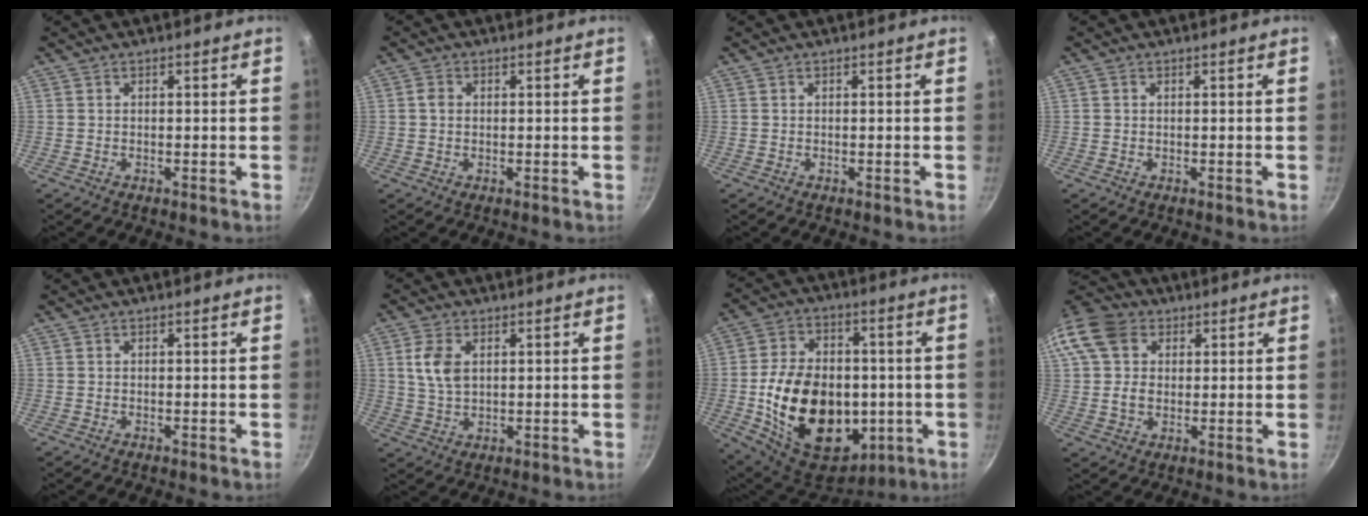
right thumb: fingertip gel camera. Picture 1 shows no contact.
{"total": 1.8, "force": [0.2, 1.5, 1.0], "torque": [-0.014, 0.004, 0.000]}
{"total": 0.0}
{"total": 0.0}
{"total": 0.0}
{"total": 6.3, "force": [1.7, 3.9, 4.6], "torque": [-0.086, -0.004, 0.034]}
{"total": 25.8, "force": [-3.2, 17.8, 18.3], "torque": [-0.290, 0.013, -0.035]}
{"total": 13.8, "force": [3.9, 10.9, 7.6], "torque": [-0.148, 0.017, 0.061]}